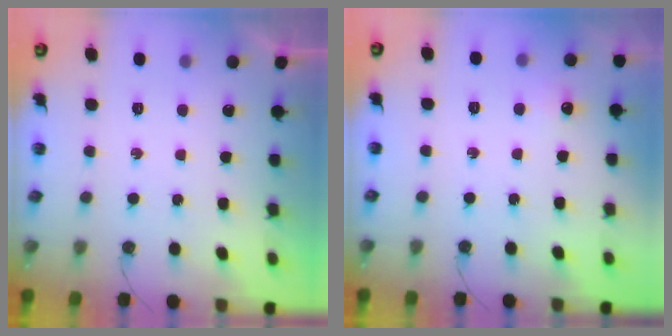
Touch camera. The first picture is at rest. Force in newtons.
{"total": 4.8, "press": 4.8, "slide": 0.7}